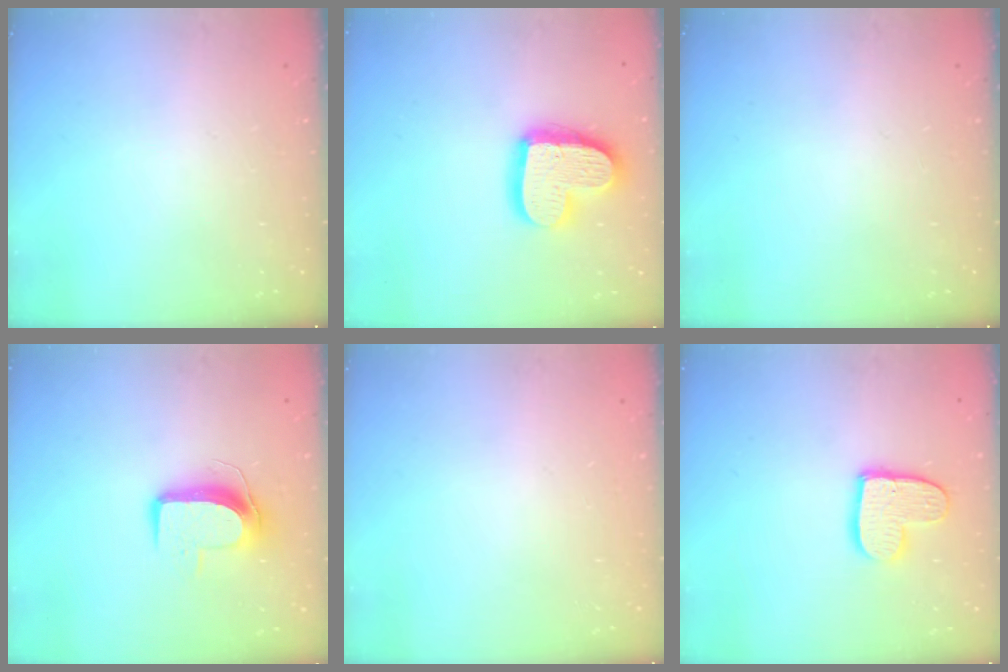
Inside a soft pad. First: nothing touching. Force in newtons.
{"total": 17.2, "press": 17.1, "slide": 1.4}
{"total": 0.0}
{"total": 9.2, "press": 9.1, "slide": 0.5}
{"total": 0.0}
{"total": 12.1, "press": 12.0, "slide": 0.9}